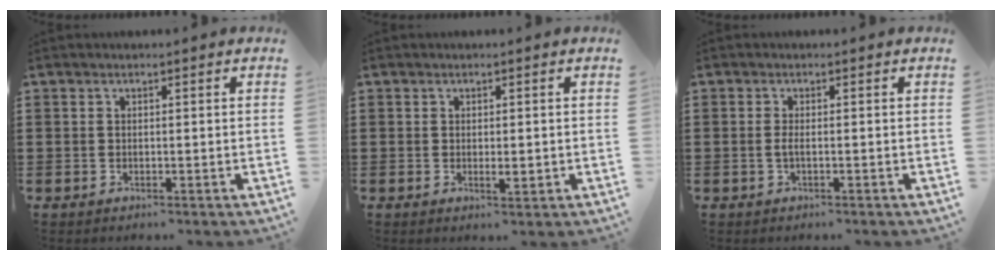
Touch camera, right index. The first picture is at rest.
{"total": 1.7, "force": [-0.2, 0.5, 1.6], "torque": [-0.029, -0.003, -0.003]}
{"total": 1.4, "force": [-0.5, 0.0, 1.3], "torque": [-0.033, -0.007, -0.010]}